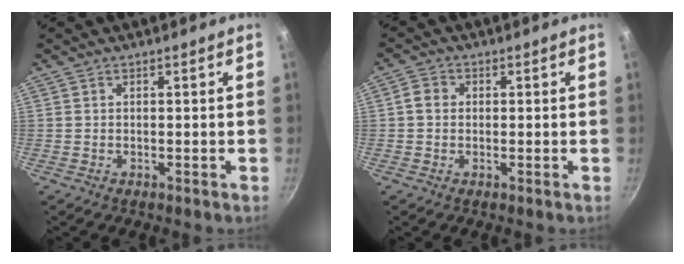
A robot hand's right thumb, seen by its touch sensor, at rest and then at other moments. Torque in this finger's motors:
{"motor_torque": [0.72, 0.68, 0.41, -0.32, 0.11]}